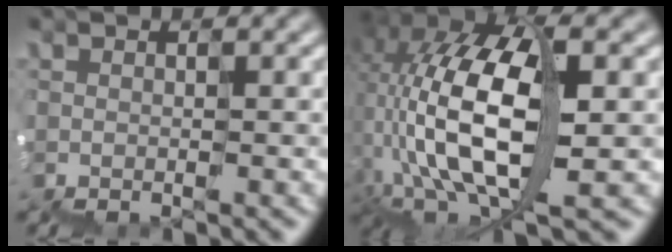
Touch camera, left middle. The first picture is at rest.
{"total": 11.7, "force": [-1.0, 6.2, 9.9], "torque": [-0.210, 0.015, -0.027]}